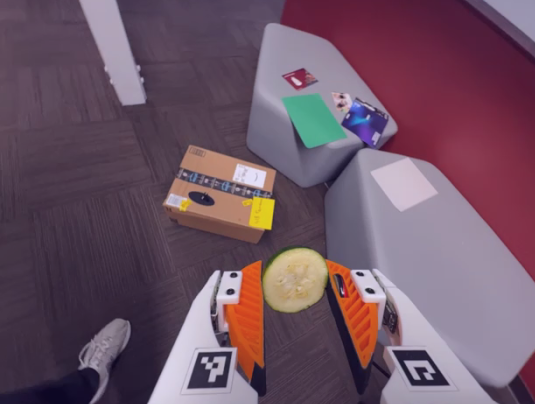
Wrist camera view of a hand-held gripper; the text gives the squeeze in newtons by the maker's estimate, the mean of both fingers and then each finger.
{"total": 6.9, "left": 7.2, "right": 6.6}